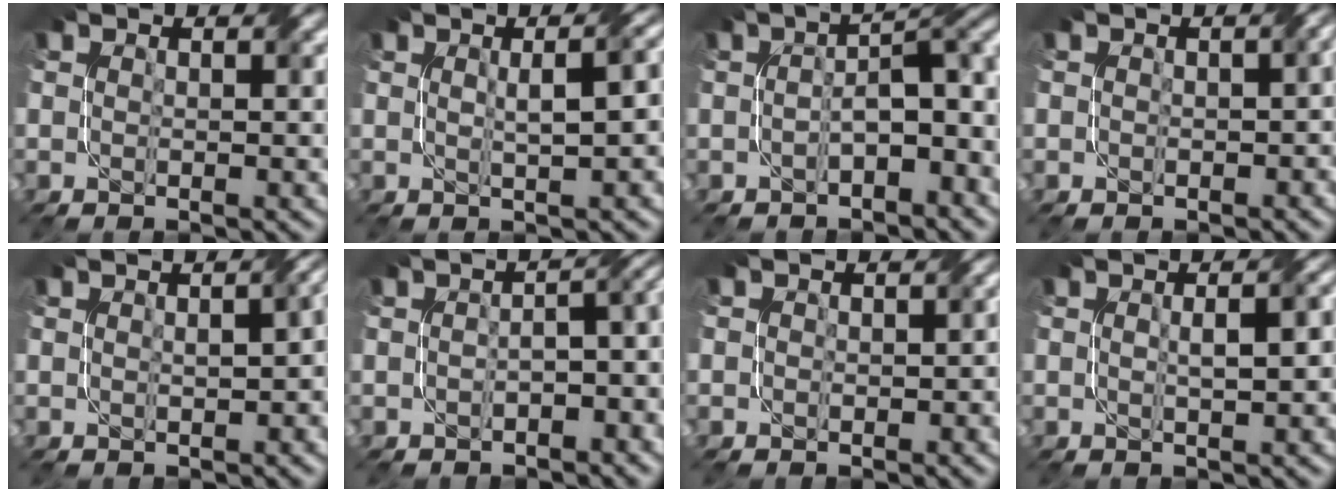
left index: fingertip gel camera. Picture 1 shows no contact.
{"total": 5.8, "force": [1.0, 1.9, 5.4], "torque": [-0.044, 0.025, 0.010]}
{"total": 5.5, "force": [-1.3, 2.0, 4.9], "torque": [-0.070, 0.014, -0.025]}
{"total": 2.6, "force": [0.0, 1.5, 2.1], "torque": [-0.012, 0.000, 0.003]}
{"total": 3.7, "force": [0.1, 1.5, 3.4], "torque": [-0.031, 0.005, 0.013]}
{"total": 5.8, "force": [-1.1, 2.7, 5.0], "torque": [-0.047, 0.006, -0.016]}
{"total": 2.3, "force": [0.0, 1.7, 1.5], "torque": [-0.010, -0.004, -0.003]}
{"total": 3.7, "force": [0.2, 1.1, 3.5], "torque": [-0.037, 0.014, 0.004]}